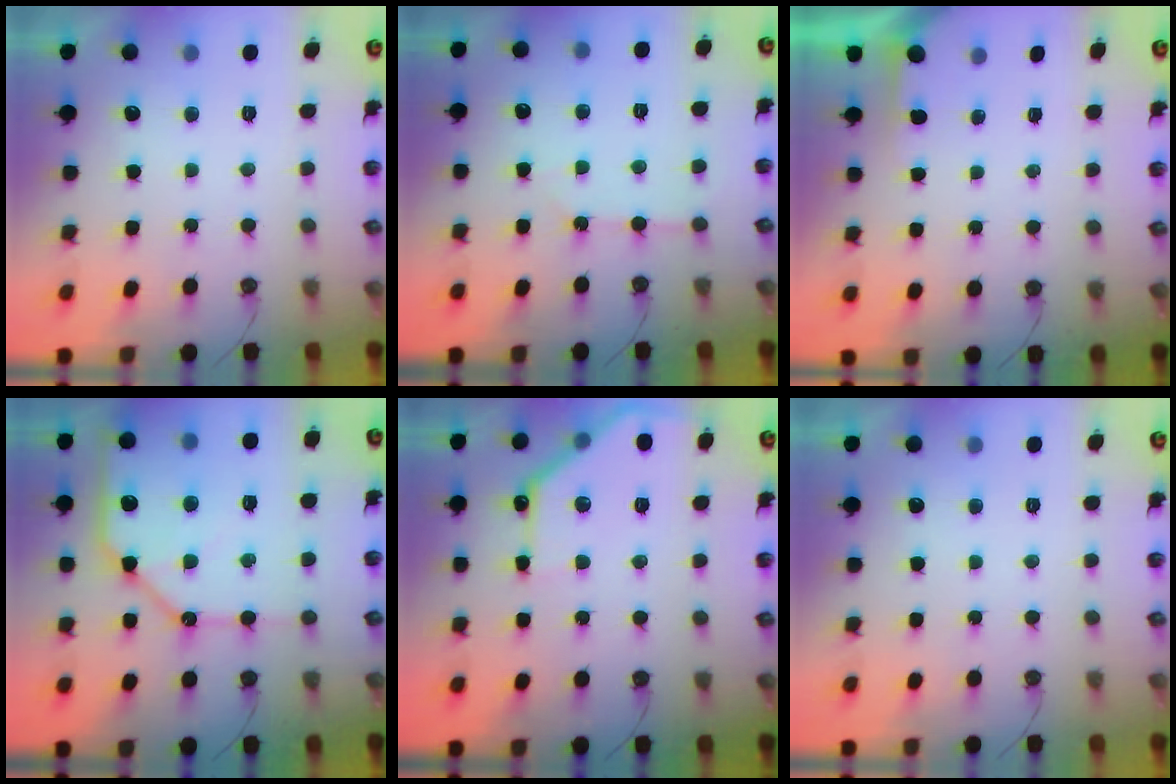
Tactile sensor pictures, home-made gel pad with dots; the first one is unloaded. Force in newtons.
{"total": 3.3, "press": 3.3, "slide": 0.6}
{"total": 2.2, "press": 2.2, "slide": 0.2}
{"total": 16.8, "press": 16.7, "slide": 1.9}
{"total": 12.5, "press": 12.5, "slide": 0.5}
{"total": 0.0}